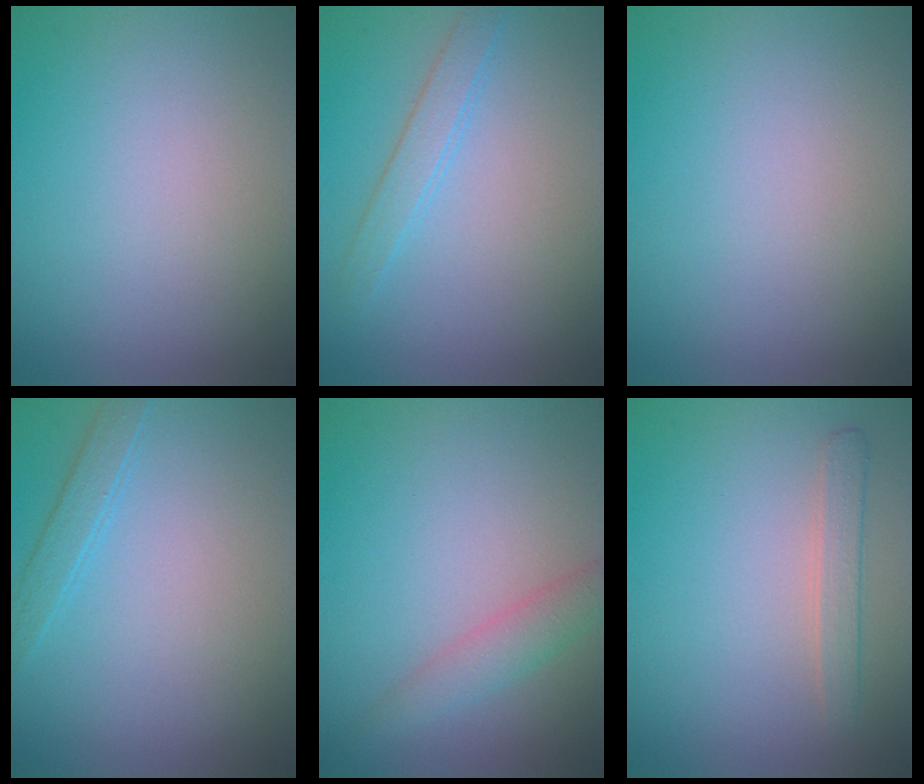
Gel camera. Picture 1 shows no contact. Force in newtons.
{"total": 1.8, "press": 1.8, "slide": 0.1}
{"total": 0.0}
{"total": 1.6, "press": 1.6, "slide": 0.1}
{"total": 2.3, "press": 2.3, "slide": 0.0}
{"total": 1.8, "press": 1.8, "slide": 0.1}